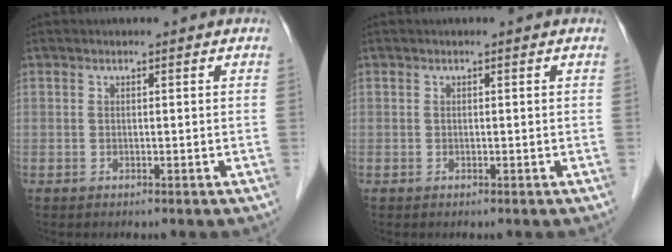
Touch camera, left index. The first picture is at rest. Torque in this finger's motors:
{"motor_torque": [-0.20, -0.07, -0.06, -0.01]}